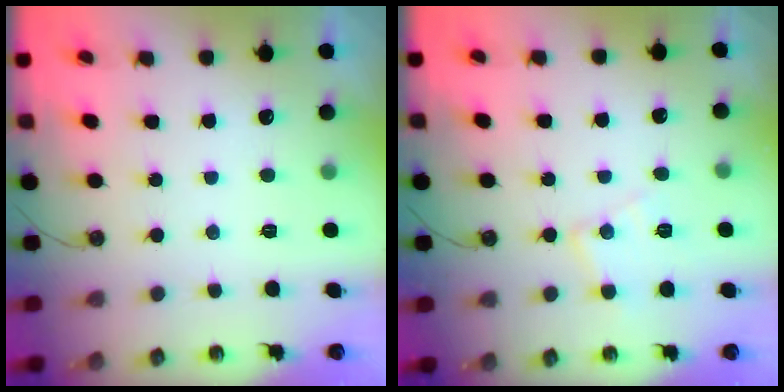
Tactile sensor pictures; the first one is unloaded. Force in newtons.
{"total": 10.0, "press": 10.0, "slide": 0.7}